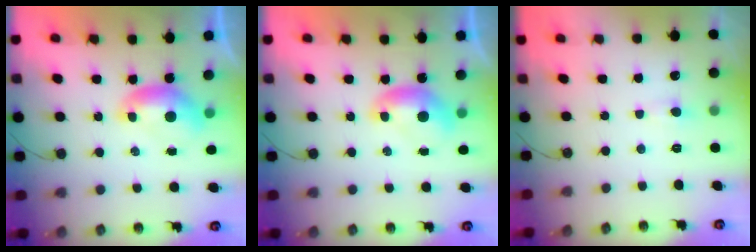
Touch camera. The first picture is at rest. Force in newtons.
{"total": 0.0}
{"total": 0.6, "press": 0.3, "slide": 0.4}